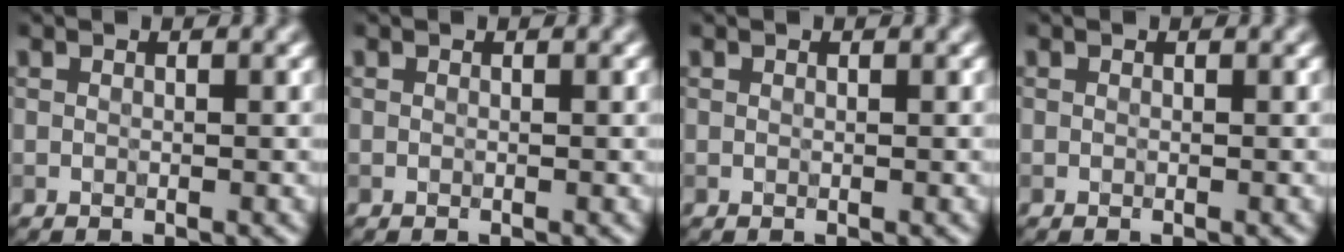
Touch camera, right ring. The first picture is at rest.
{"total": 0.0}
{"total": 0.0}
{"total": 0.0}